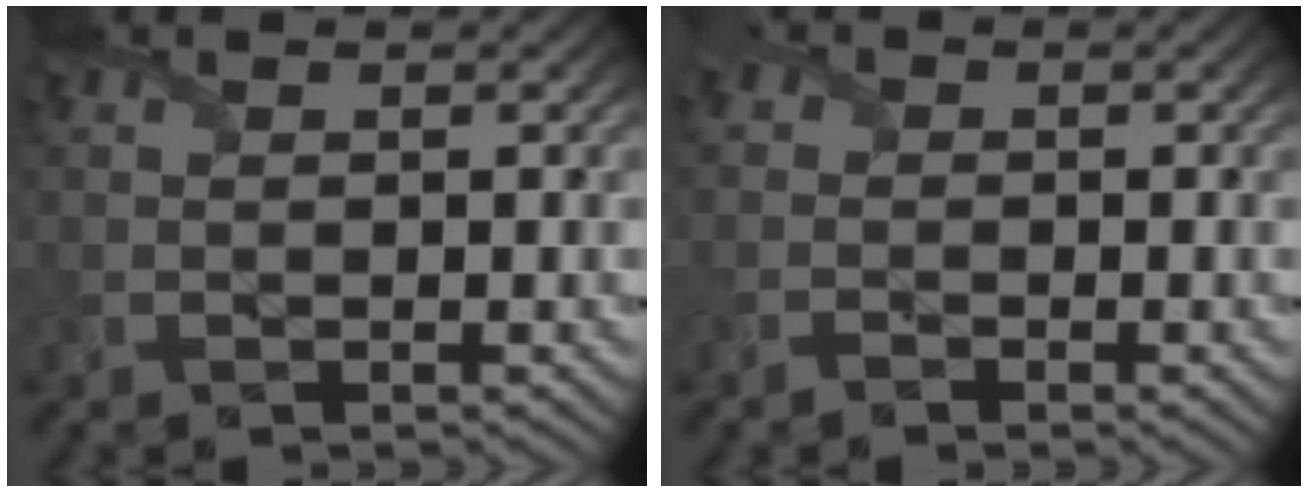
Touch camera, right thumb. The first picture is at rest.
{"total": 1.6, "force": [-0.9, 1.2, 0.5], "torque": [-0.015, 0.001, -0.026]}